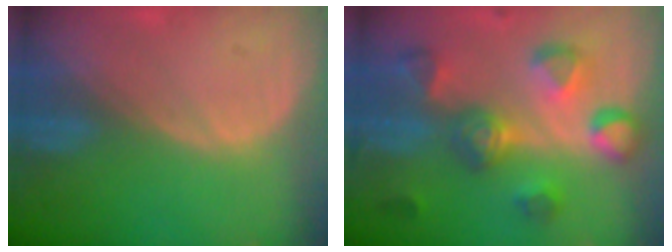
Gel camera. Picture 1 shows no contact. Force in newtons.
{"total": 8.7, "press": 8.7, "slide": 0.2}